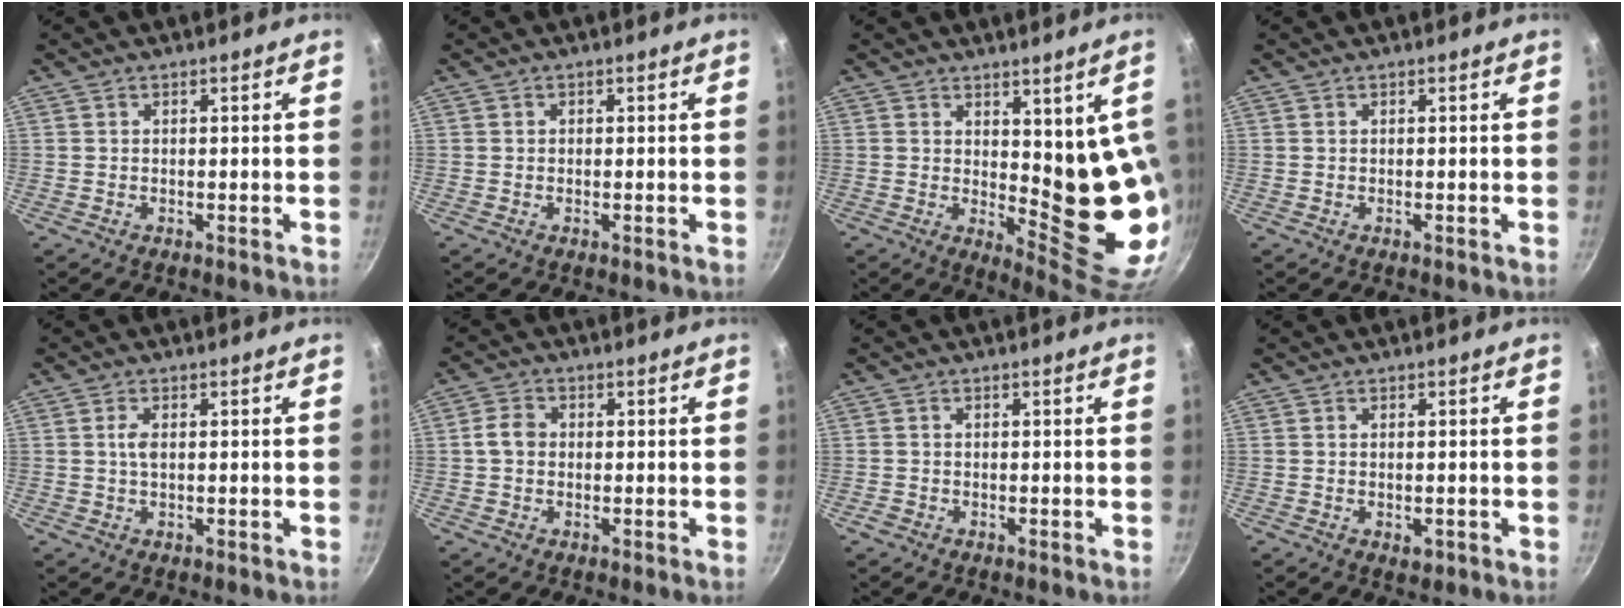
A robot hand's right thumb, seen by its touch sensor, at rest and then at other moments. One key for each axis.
{"total": 0.5, "fx": 0.0, "fy": 0.5, "fz": 0.1, "tx": 0.002, "ty": 0.002, "tz": -0.002}
{"total": 12.1, "fx": 2.1, "fy": 4.8, "fz": 10.9, "tx": -0.113, "ty": -0.049, "tz": 0.039}
{"total": 0.0}
{"total": 2.0, "fx": 0.2, "fy": 1.0, "fz": 1.7, "tx": -0.034, "ty": 0.001, "tz": 0.004}
{"total": 3.7, "fx": 0.0, "fy": 3.0, "fz": 2.2, "tx": -0.034, "ty": 0.011, "tz": -0.008}
{"total": 1.2, "fx": -0.7, "fy": 0.9, "fz": 0.3, "tx": -0.006, "ty": 0.003, "tz": -0.012}
{"total": 2.1, "fx": -0.6, "fy": 1.3, "fz": 1.5, "tx": -0.021, "ty": -0.003, "tz": -0.008}